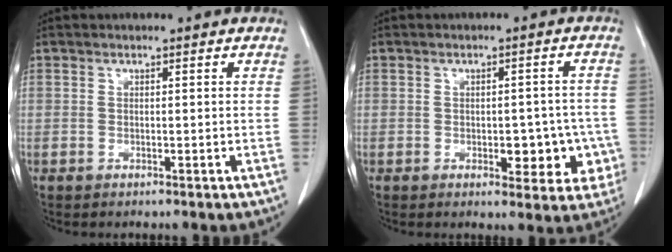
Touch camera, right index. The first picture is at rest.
{"total": 7.1, "force": [-1.8, 3.7, 5.8], "torque": [-0.048, 0.015, -0.013]}